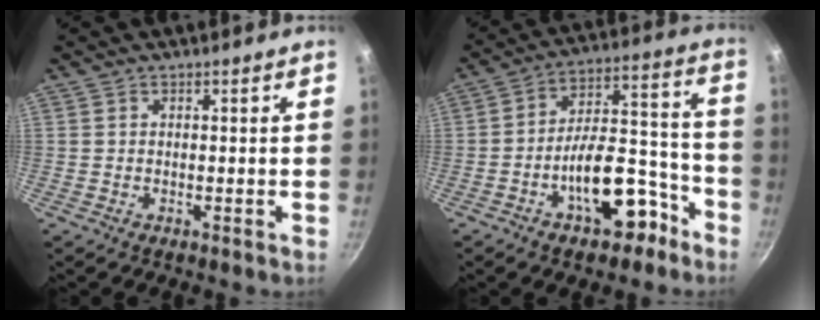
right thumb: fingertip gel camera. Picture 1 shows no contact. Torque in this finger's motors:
{"motor_torque": [2.85, 2.16, 1.30, -0.90, 0.21]}